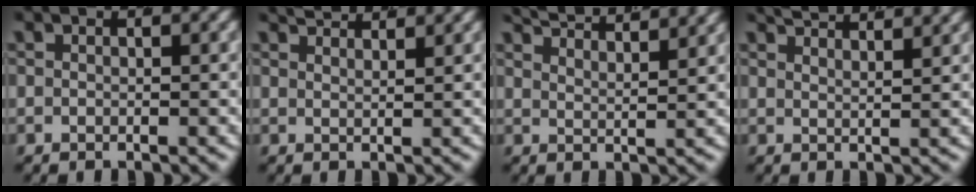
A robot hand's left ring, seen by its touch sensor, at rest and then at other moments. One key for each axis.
{"total": 2.7, "fx": 2.6, "fy": -0.1, "fz": 0.7, "tx": -0.010, "ty": 0.002, "tz": 0.046}
{"total": 6.3, "fx": 5.6, "fy": 1.0, "fz": 2.6, "tx": -0.045, "ty": 0.009, "tz": 0.092}
{"total": 4.0, "fx": 3.8, "fy": 0.3, "fz": 1.5, "tx": -0.026, "ty": 0.003, "tz": 0.064}